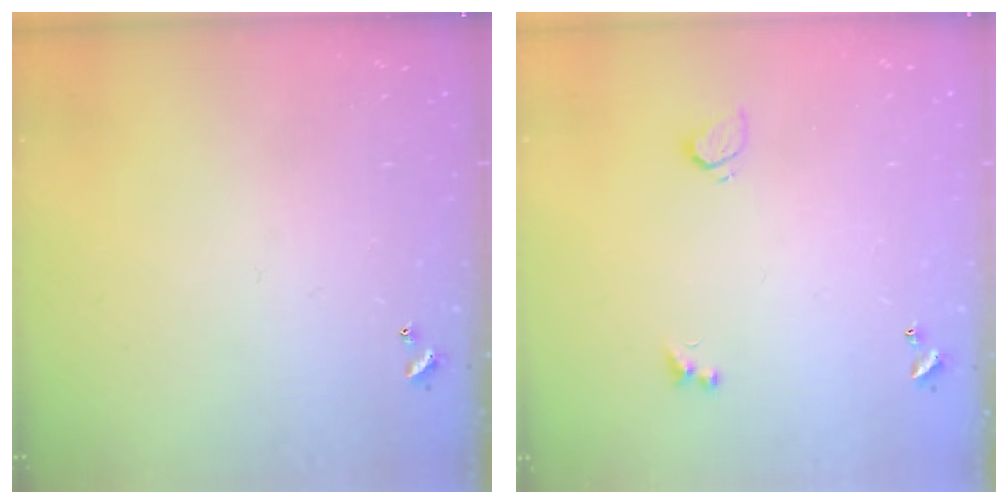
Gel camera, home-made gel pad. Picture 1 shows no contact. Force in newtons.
{"total": 2.1, "press": 1.8, "slide": 1.2}